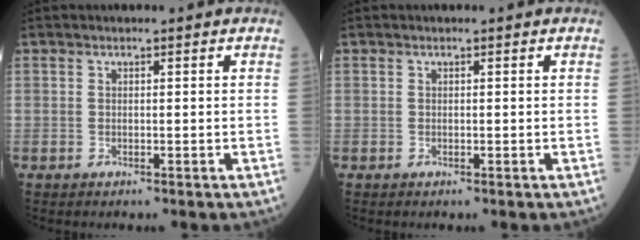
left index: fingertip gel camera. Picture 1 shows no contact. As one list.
[{"total": 0.0}]